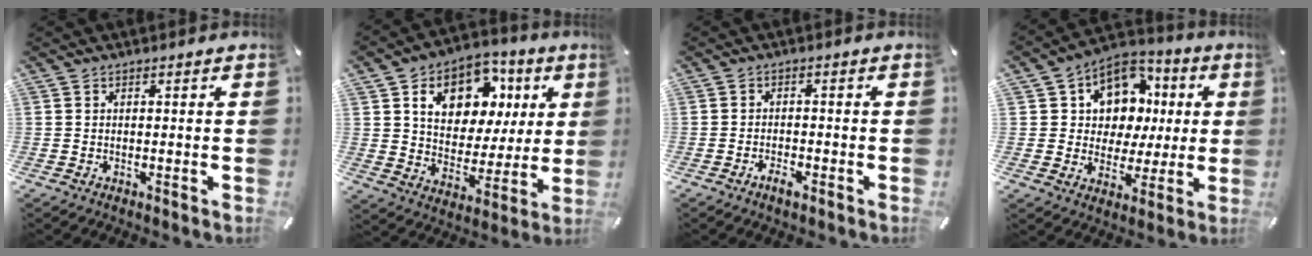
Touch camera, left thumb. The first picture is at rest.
{"total": 14.5, "force": [6.5, 10.7, 7.4], "torque": [-0.121, -0.026, 0.119]}
{"total": 2.7, "force": [-1.9, 1.0, 1.6], "torque": [-0.034, 0.006, -0.038]}
{"total": 11.2, "force": [3.1, 10.2, 3.5], "torque": [-0.060, -0.017, 0.065]}